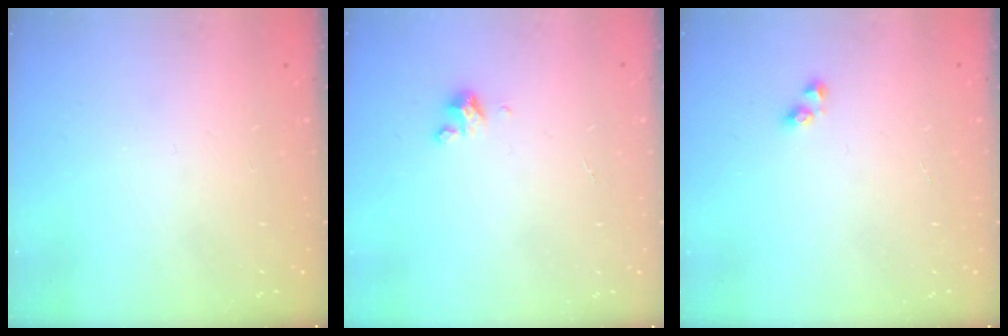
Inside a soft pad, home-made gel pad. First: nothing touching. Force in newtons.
{"total": 1.7, "press": 1.7, "slide": 0.3}
{"total": 2.9, "press": 2.8, "slide": 0.3}